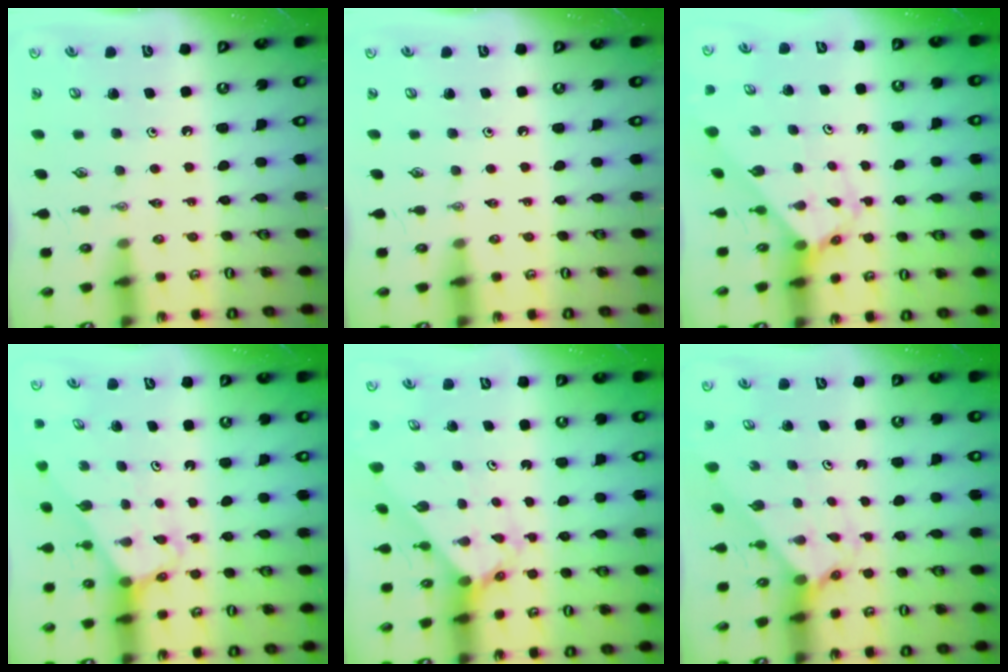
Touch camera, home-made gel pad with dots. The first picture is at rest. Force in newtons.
{"total": 0.0}
{"total": 2.9, "press": 2.9, "slide": 0.1}
{"total": 3.2, "press": 3.2, "slide": 0.2}
{"total": 2.2, "press": 2.2, "slide": 0.2}
{"total": 1.9, "press": 1.9, "slide": 0.2}